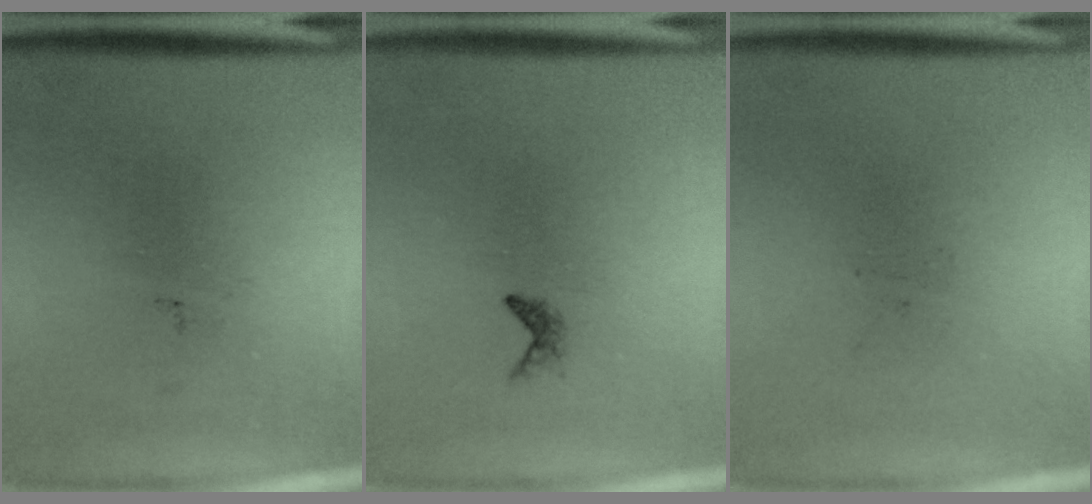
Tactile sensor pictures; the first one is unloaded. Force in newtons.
{"total": 0.6}
{"total": 0.0}